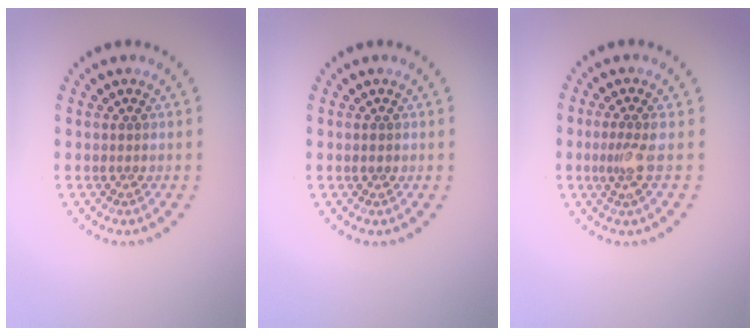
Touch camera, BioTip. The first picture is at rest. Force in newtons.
{"total": 0.8, "press": 0.7, "slide": 0.3}
{"total": 2.1, "press": 1.6, "slide": 1.4}